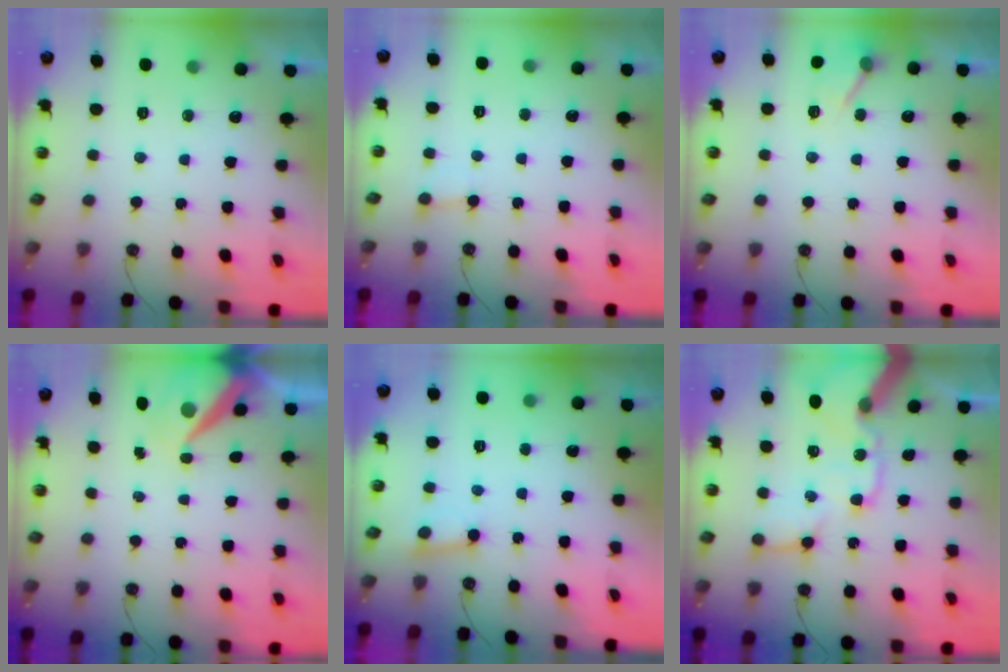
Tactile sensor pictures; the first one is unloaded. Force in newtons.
{"total": 2.1, "press": 2.1, "slide": 0.2}
{"total": 6.1, "press": 6.0, "slide": 0.9}
{"total": 8.6, "press": 8.5, "slide": 1.1}
{"total": 2.8, "press": 2.7, "slide": 0.6}
{"total": 20.5, "press": 20.3, "slide": 3.2}